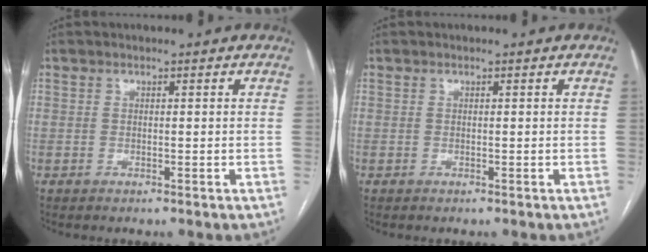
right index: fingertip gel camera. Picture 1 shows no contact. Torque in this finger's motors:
{"motor_torque": [0.00, 0.00, 0.00, 0.00]}